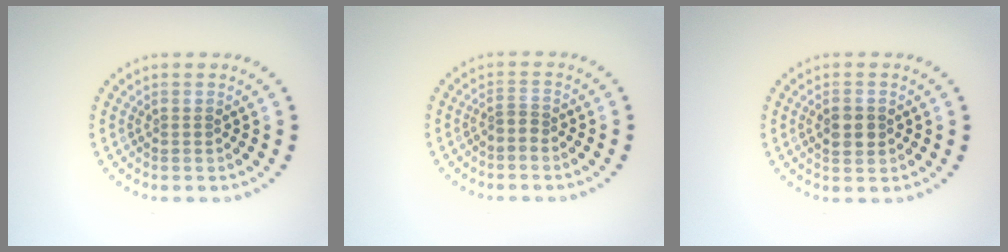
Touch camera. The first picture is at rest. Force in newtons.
{"total": 1.2, "press": 0.7, "slide": 1.0}
{"total": 2.7, "press": 2.7, "slide": 0.1}